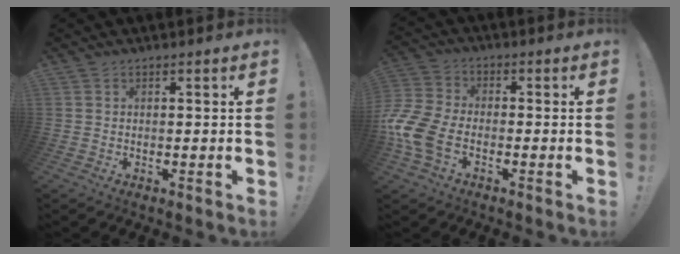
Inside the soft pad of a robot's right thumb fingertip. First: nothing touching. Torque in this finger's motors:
{"motor_torque": [1.61, 0.78, 0.97, -0.86, 0.20]}